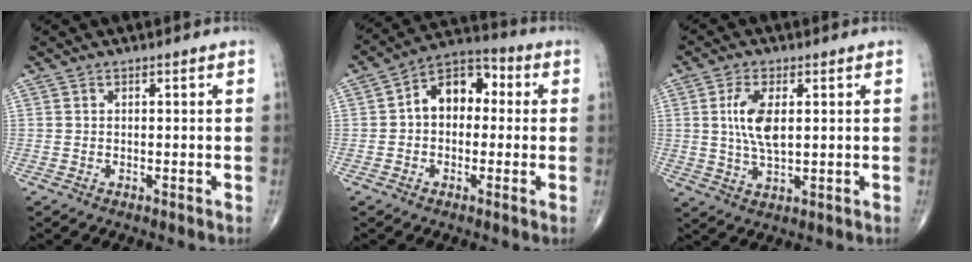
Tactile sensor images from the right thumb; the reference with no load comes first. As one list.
[{"total": 10.3, "force": [0.8, 7.2, 7.4], "torque": [-0.085, 0.036, -0.004]}, {"total": 7.7, "force": [1.4, 3.5, 6.7], "torque": [-0.138, -0.006, 0.029]}]